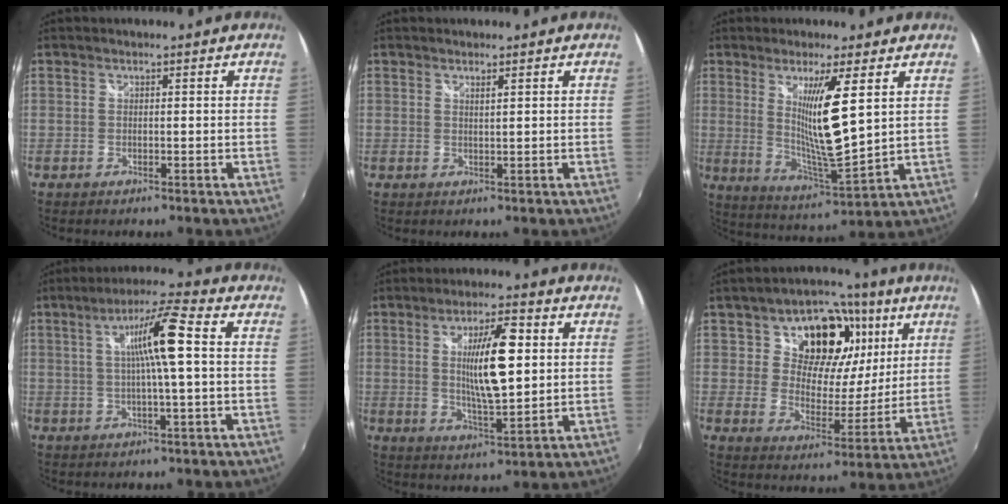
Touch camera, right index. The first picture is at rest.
{"total": 0.8, "force": [0.6, 0.0, 0.5], "torque": [-0.008, -0.001, 0.011]}
{"total": 11.2, "force": [3.7, 0.3, 10.6], "torque": [-0.181, -0.026, 0.071]}
{"total": 9.3, "force": [0.9, 0.0, 9.2], "torque": [-0.162, 0.011, 0.016]}
{"total": 11.1, "force": [2.0, 3.1, 10.5], "torque": [-0.173, -0.001, 0.035]}
{"total": 17.0, "force": [6.7, 12.2, 9.8], "torque": [-0.170, 0.019, 0.109]}